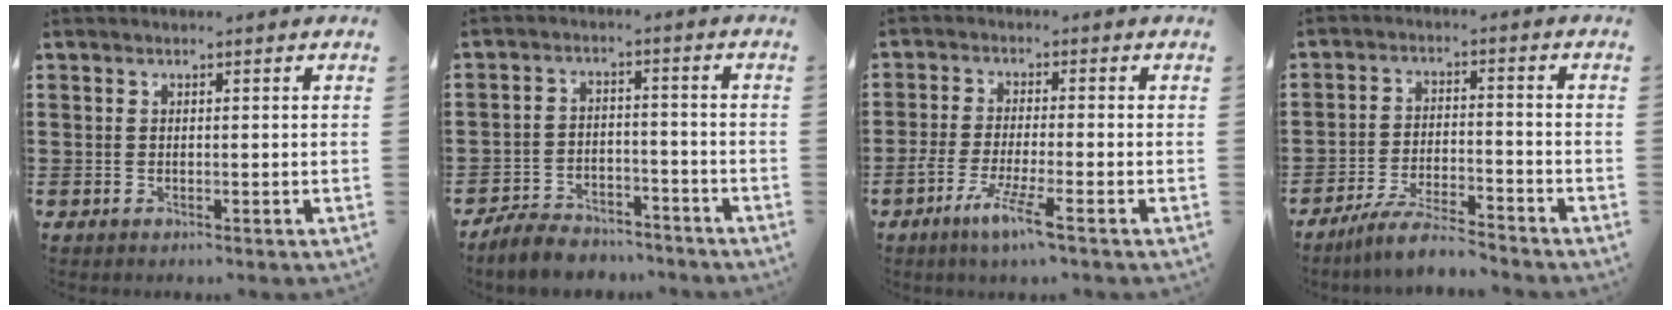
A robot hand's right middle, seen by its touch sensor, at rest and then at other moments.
{"total": 5.6, "force": [-5.4, 1.0, 1.0], "torque": [-0.028, 0.008, -0.108]}
{"total": 5.9, "force": [-3.6, 0.0, 4.6], "torque": [-0.103, -0.017, -0.071]}
{"total": 6.3, "force": [-5.7, 0.2, 2.5], "torque": [-0.059, -0.008, -0.111]}